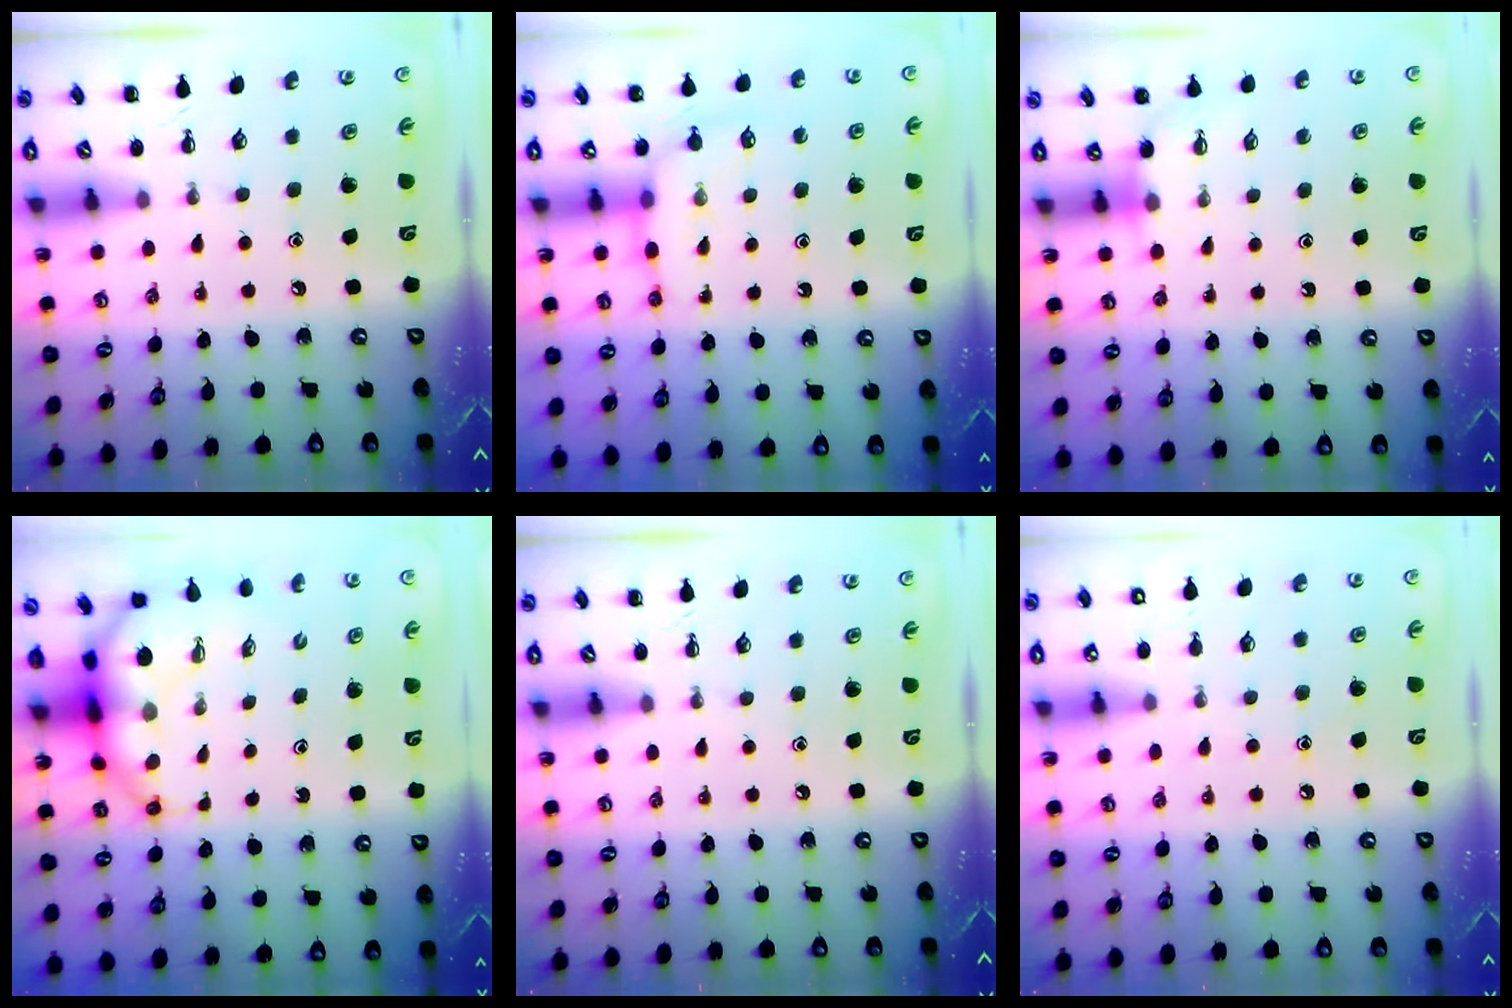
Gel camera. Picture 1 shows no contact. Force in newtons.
{"total": 8.1, "press": 8.0, "slide": 1.0}
{"total": 2.6, "press": 2.5, "slide": 0.9}
{"total": 7.0, "press": 6.7, "slide": 2.0}
{"total": 0.0}
{"total": 6.7, "press": 6.4, "slide": 2.0}